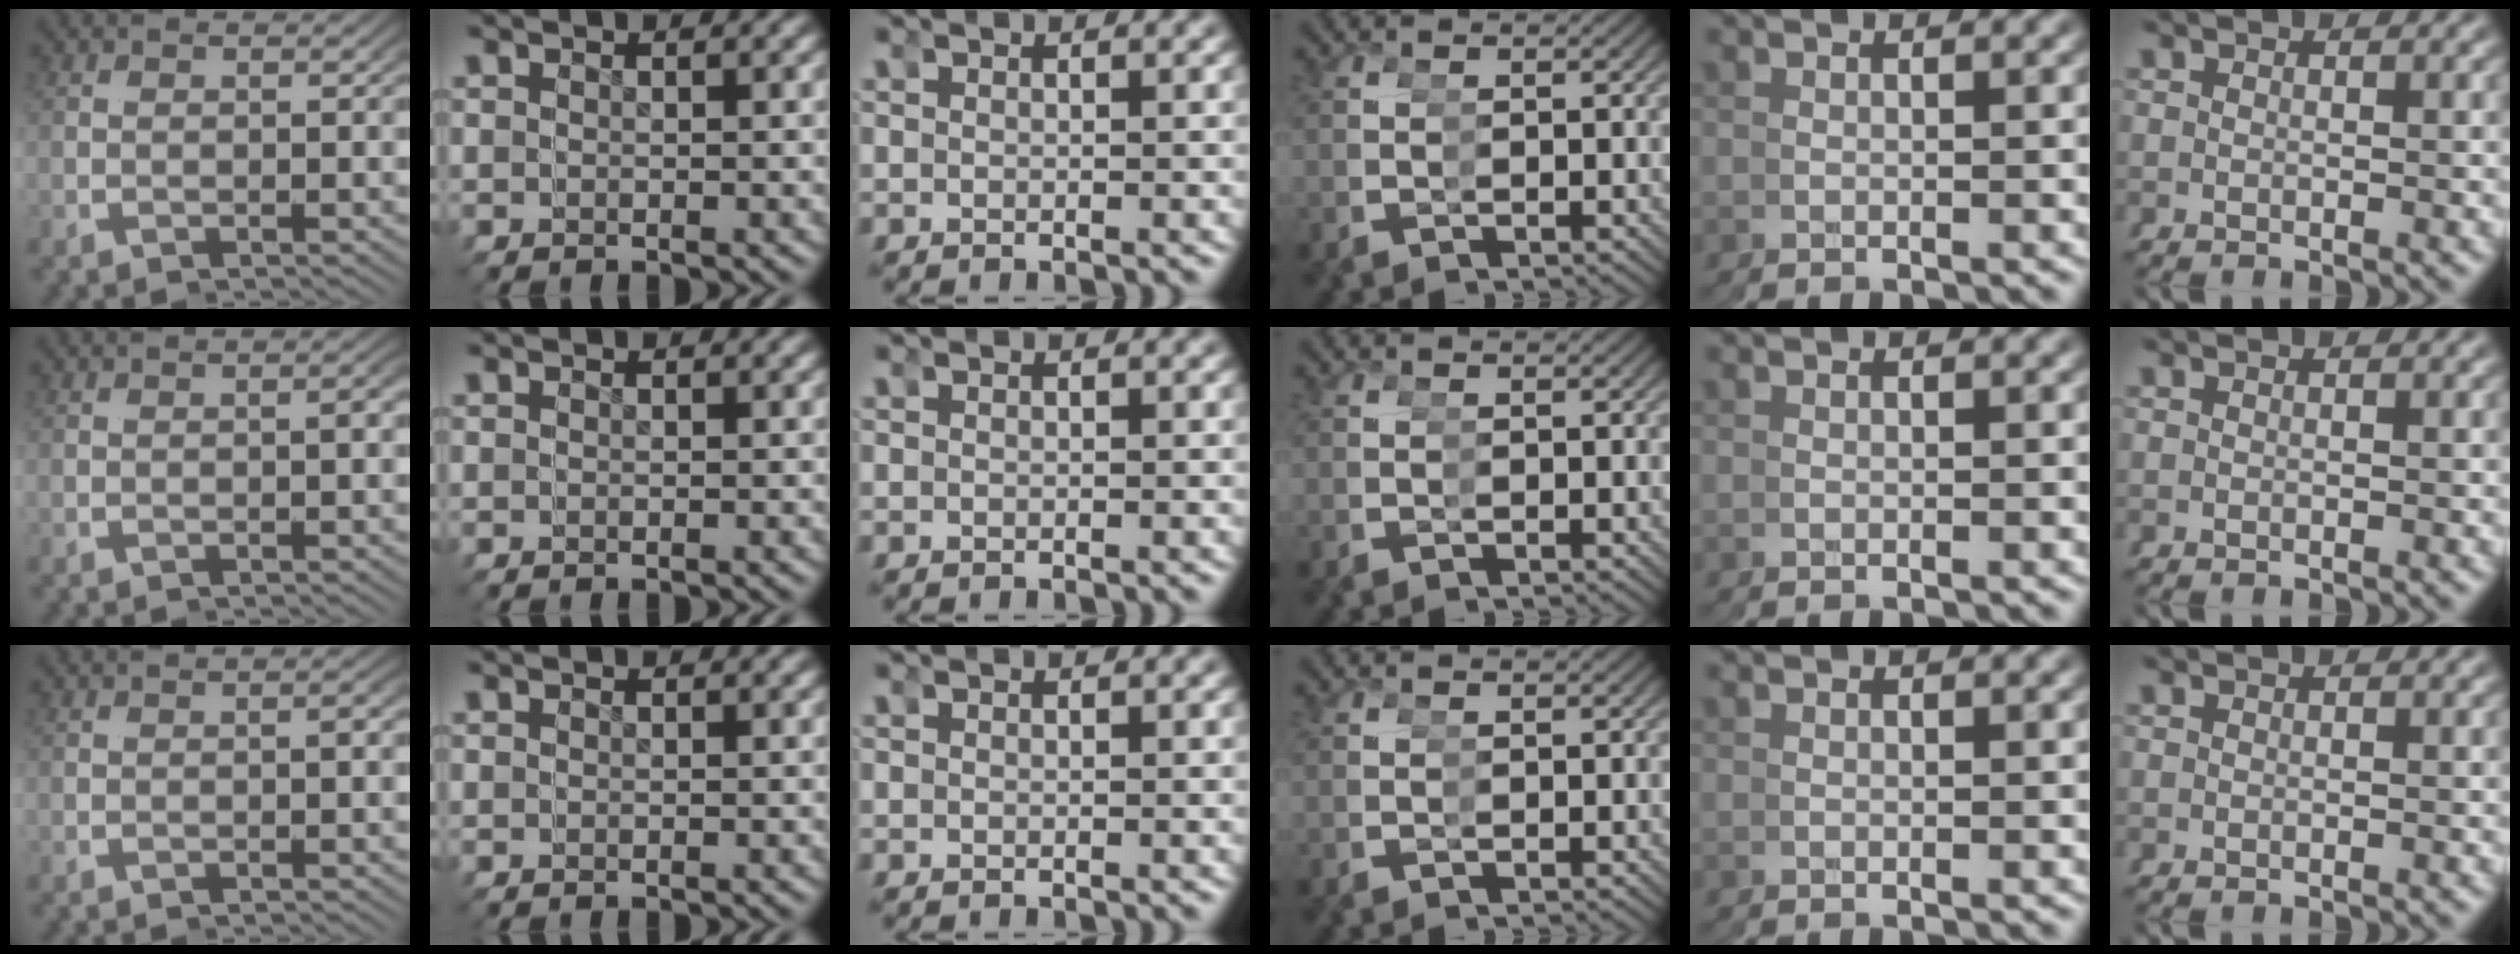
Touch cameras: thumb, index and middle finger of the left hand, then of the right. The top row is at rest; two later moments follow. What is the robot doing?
{"motion": "reach", "object": "tape"}